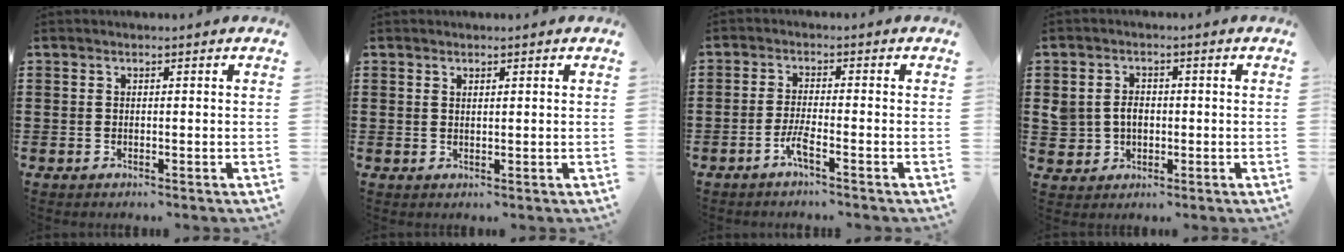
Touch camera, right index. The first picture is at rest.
{"total": 0.6, "force": [0.5, 0.2, 0.2], "torque": [-0.005, 0.002, 0.009]}
{"total": 3.3, "force": [-1.9, 0.0, 2.6], "torque": [-0.059, -0.005, -0.040]}
{"total": 3.6, "force": [0.0, 3.1, 1.8], "torque": [-0.052, 0.008, -0.005]}